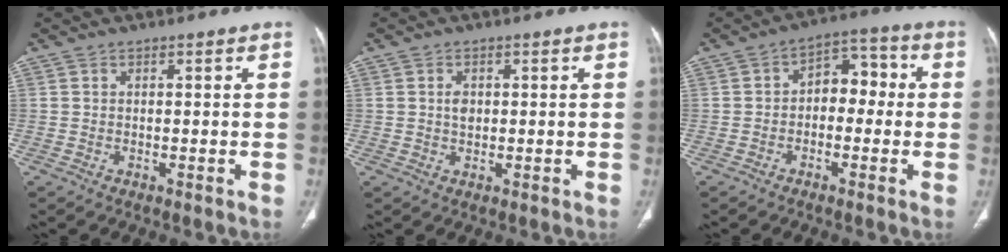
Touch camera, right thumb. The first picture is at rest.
{"total": 2.0, "force": [0.3, 1.4, 1.4], "torque": [-0.021, 0.000, 0.008]}
{"total": 7.8, "force": [-0.3, 5.2, 5.7], "torque": [-0.048, 0.037, -0.018]}